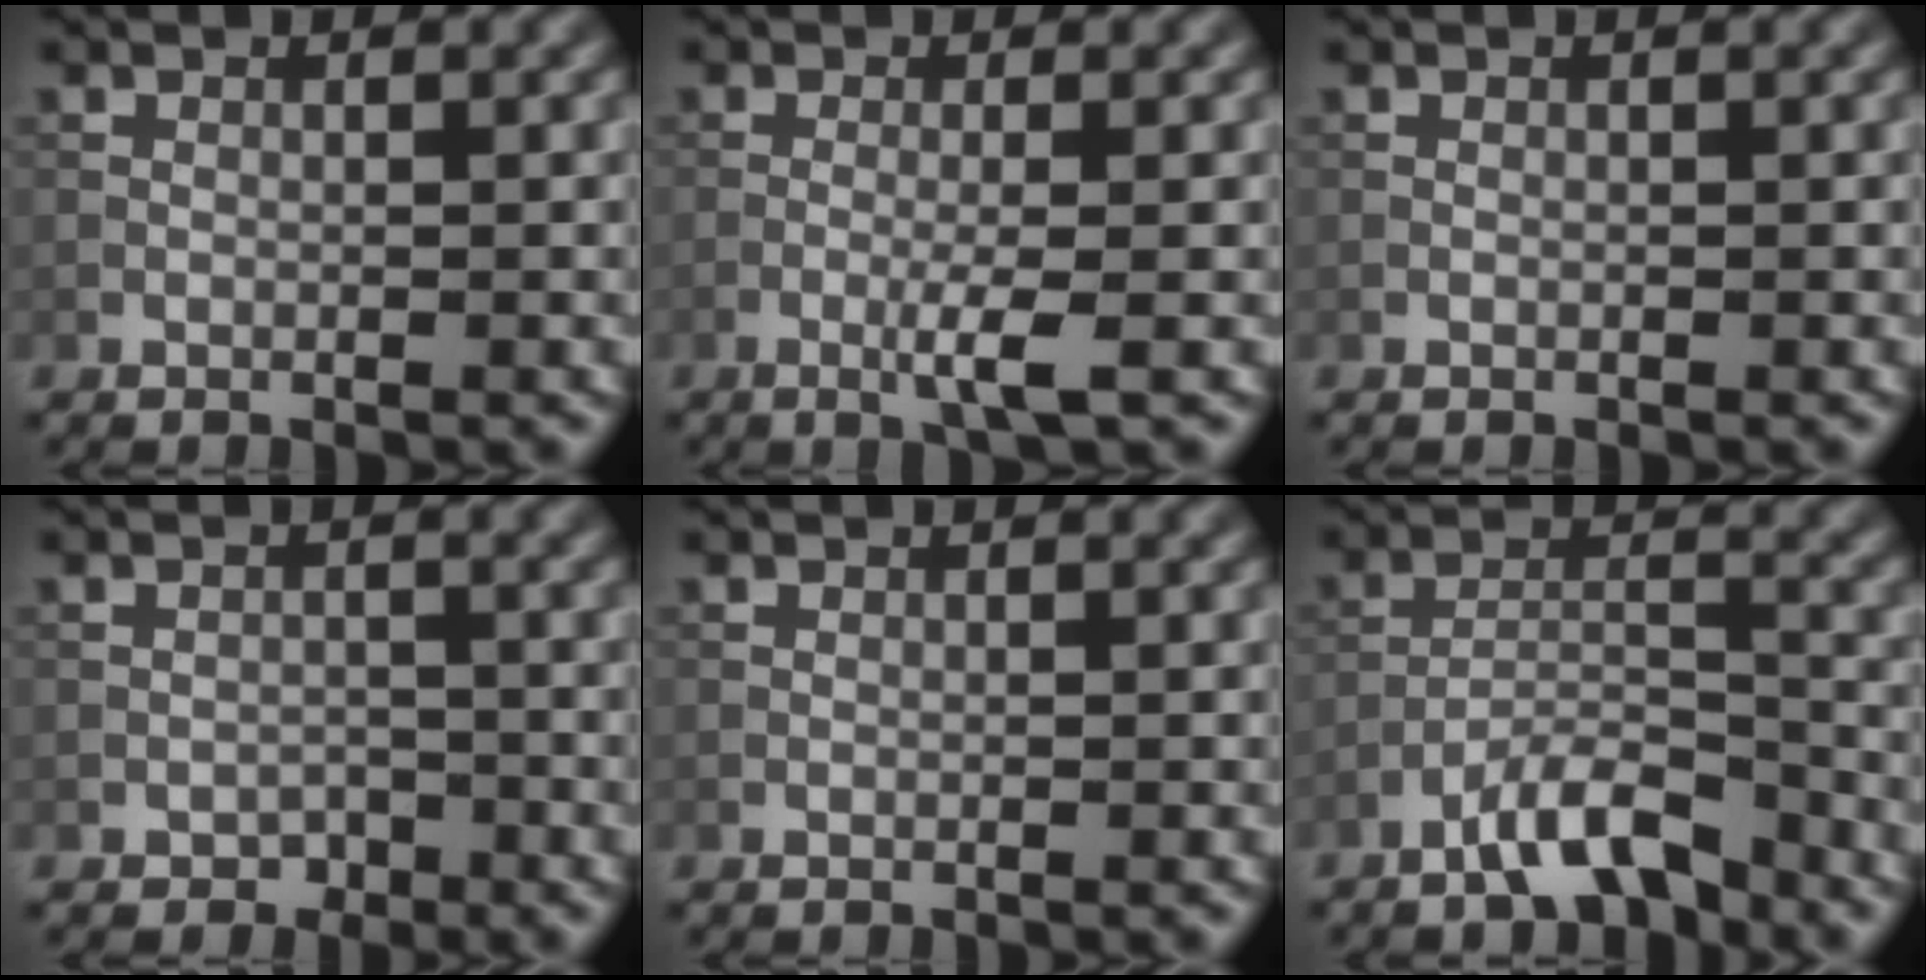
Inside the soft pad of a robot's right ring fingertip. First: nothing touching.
{"total": 2.3, "force": [-0.9, 0.0, 2.1], "torque": [-0.042, 0.002, -0.023]}
{"total": 0.0}
{"total": 1.3, "force": [-0.9, 0.9, 0.2], "torque": [0.001, 0.002, -0.017]}
{"total": 0.0}
{"total": 4.6, "force": [-3.5, 1.2, 2.7], "torque": [-0.045, 0.009, -0.071]}